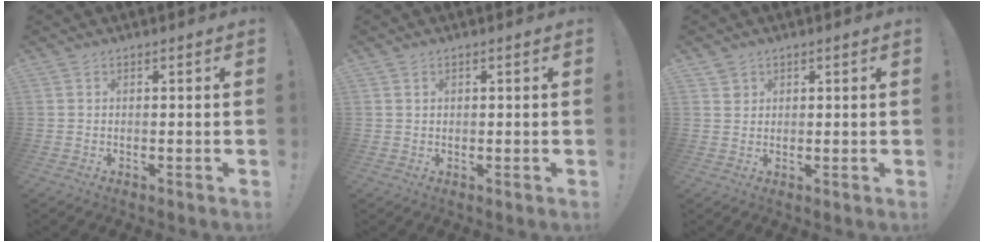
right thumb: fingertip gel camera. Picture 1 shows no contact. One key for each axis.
{"total": 1.1, "fx": 0.7, "fy": 0.8, "fz": 0.3, "tx": -0.007, "ty": 0.000, "tz": 0.014}
{"total": 2.1, "fx": 1.5, "fy": 1.5, "fz": 0.2, "tx": 0.002, "ty": -0.008, "tz": 0.026}